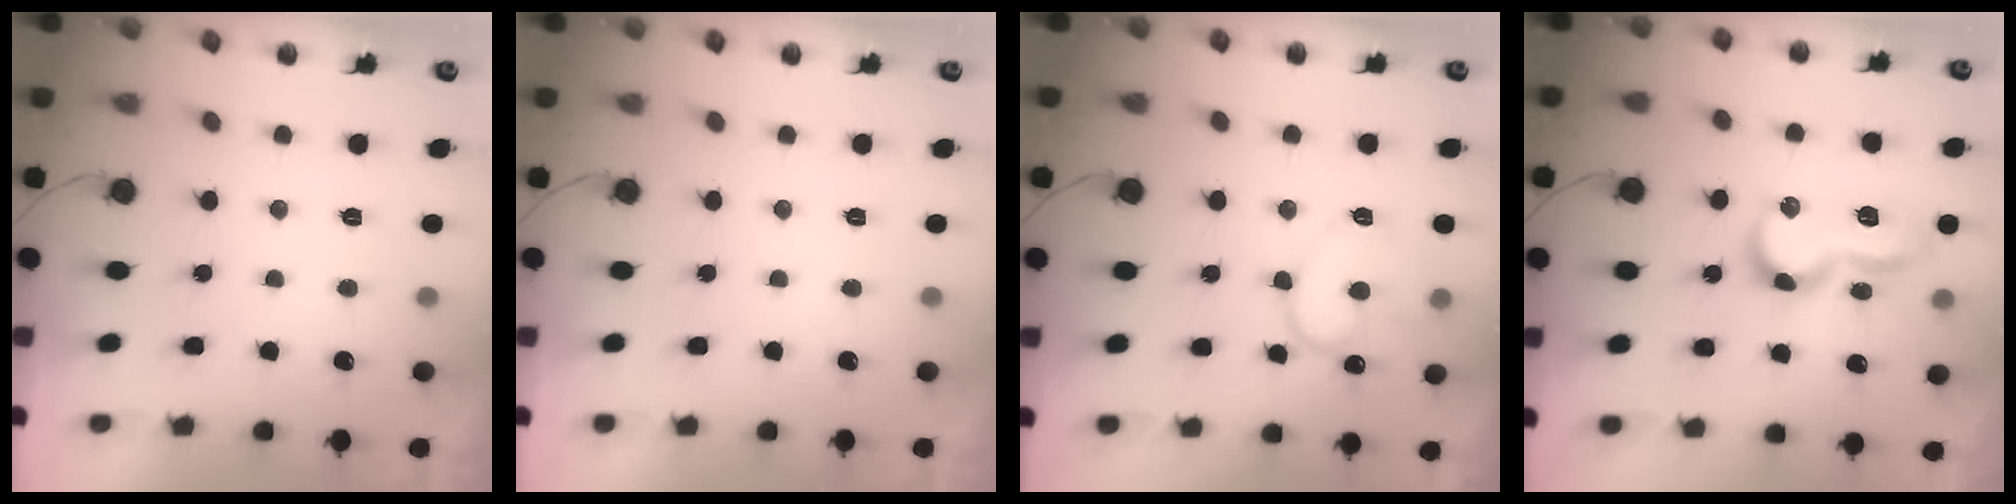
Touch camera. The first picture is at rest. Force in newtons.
{"total": 0.0}
{"total": 12.6, "press": 12.6, "slide": 0.9}
{"total": 12.6, "press": 12.6, "slide": 1.2}